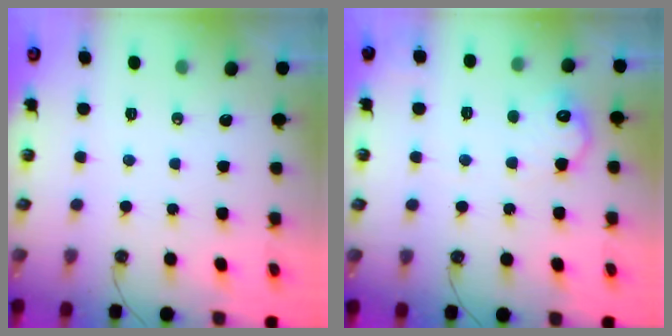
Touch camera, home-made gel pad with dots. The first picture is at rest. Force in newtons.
{"total": 10.3, "press": 10.3, "slide": 0.5}